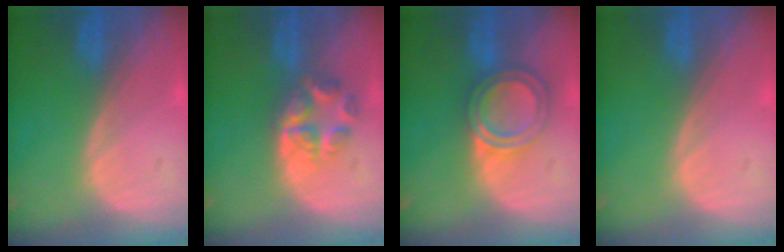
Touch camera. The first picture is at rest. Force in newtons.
{"total": 5.3, "press": 5.1, "slide": 1.5}
{"total": 5.9, "press": 5.4, "slide": 2.4}
{"total": 0.0}